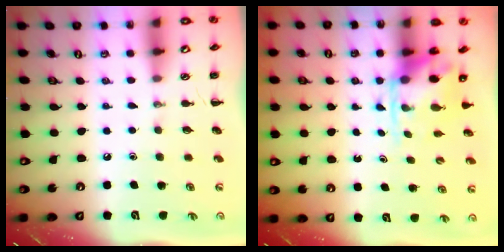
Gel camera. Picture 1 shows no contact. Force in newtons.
{"total": 4.3, "press": 4.2, "slide": 0.9}